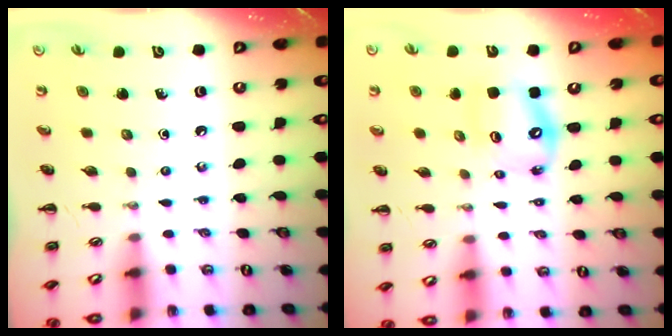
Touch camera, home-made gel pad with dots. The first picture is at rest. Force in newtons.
{"total": 9.6, "press": 9.3, "slide": 2.4}